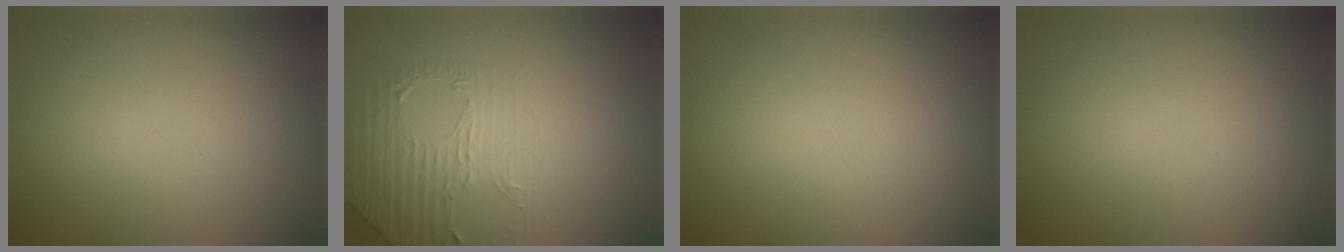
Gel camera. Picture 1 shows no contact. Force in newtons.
{"total": 1.8, "press": 1.5, "slide": 1.0}
{"total": 0.0}
{"total": 0.0}